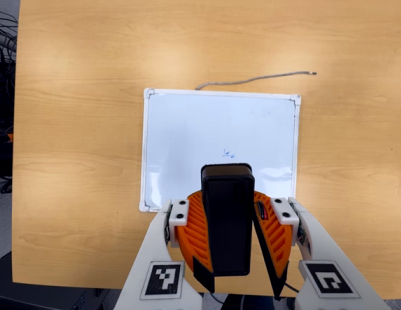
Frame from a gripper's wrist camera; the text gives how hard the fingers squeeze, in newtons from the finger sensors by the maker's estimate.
{"total": 10.9, "left": 10.4, "right": 11.3}